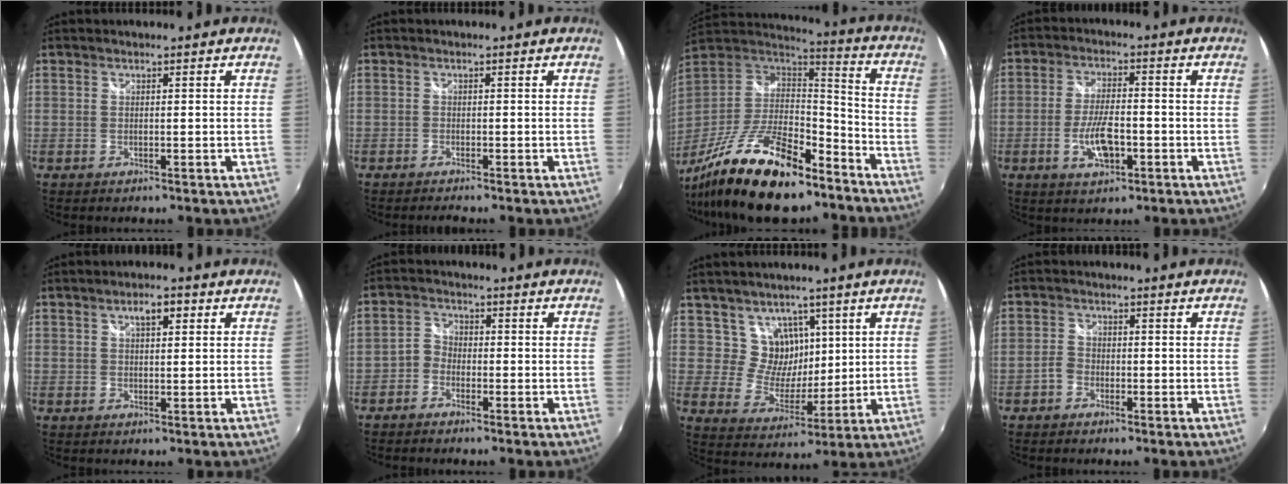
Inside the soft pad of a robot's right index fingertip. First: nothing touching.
{"total": 1.4, "force": [-1.4, 0.1, 0.4], "torque": [-0.013, -0.009, -0.027]}
{"total": 25.7, "force": [-17.5, 9.0, 16.5], "torque": [-0.320, -0.030, -0.284]}
{"total": 7.7, "force": [-2.6, 3.1, 6.6], "torque": [-0.132, -0.005, -0.044]}
{"total": 3.6, "force": [1.6, 1.6, 2.8], "torque": [-0.043, 0.011, 0.024]}
{"total": 2.9, "force": [-1.8, 2.1, 0.9], "torque": [-0.020, 0.009, -0.041]}
{"total": 7.8, "force": [3.9, 6.4, 1.9], "torque": [-0.028, -0.005, 0.077]}
{"total": 2.5, "force": [-1.5, 1.9, 0.6], "torque": [-0.014, 0.006, -0.029]}